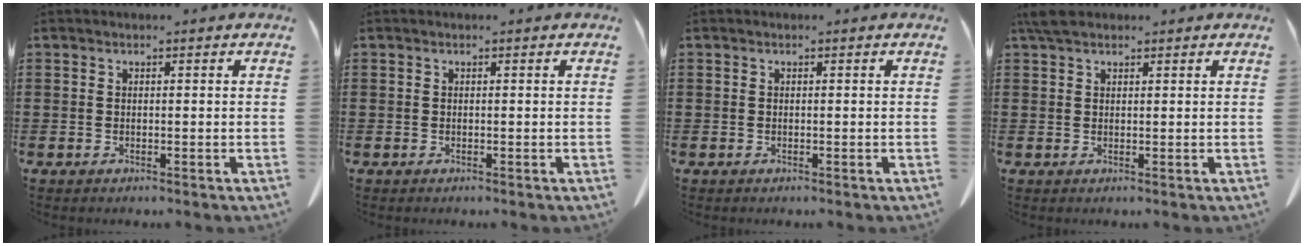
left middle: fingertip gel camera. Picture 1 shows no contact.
{"total": 0.0}
{"total": 0.0}
{"total": 2.8, "force": [2.1, 1.0, 1.5], "torque": [-0.037, 0.005, 0.040]}